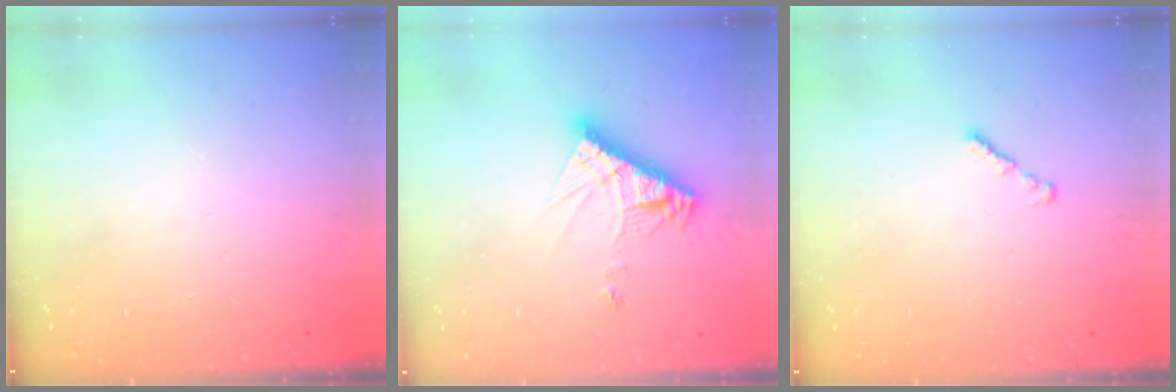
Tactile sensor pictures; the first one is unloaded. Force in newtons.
{"total": 10.2, "press": 10.1, "slide": 0.8}
{"total": 1.1, "press": 1.0, "slide": 0.5}